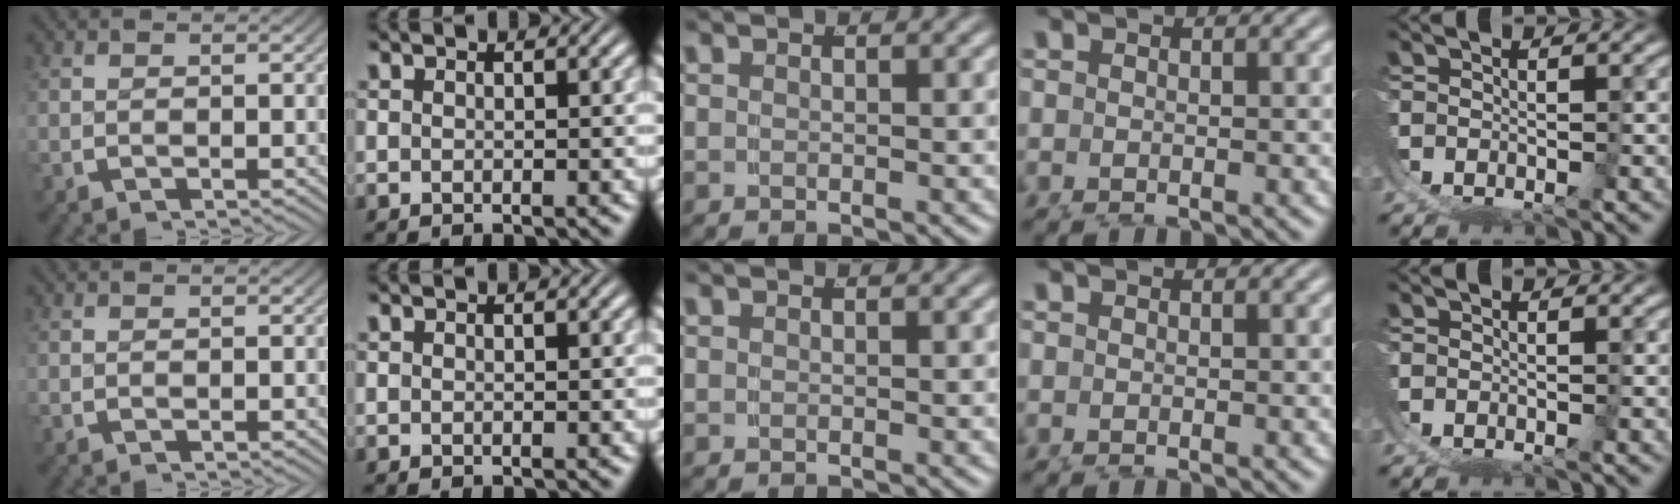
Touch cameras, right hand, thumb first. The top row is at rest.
{}